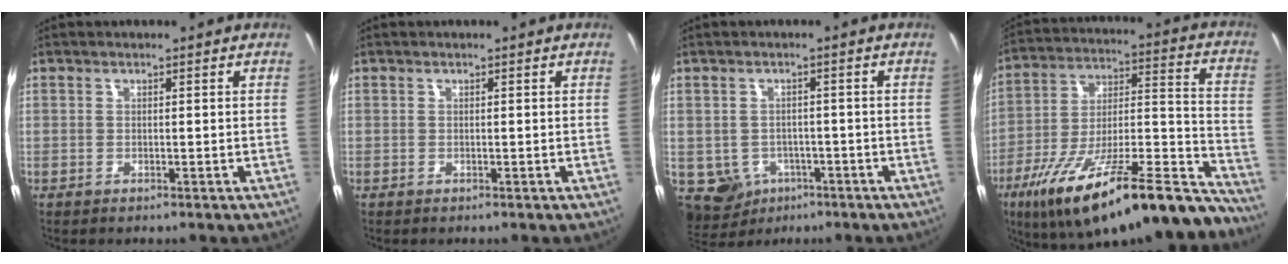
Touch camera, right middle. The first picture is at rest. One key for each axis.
{"total": 0.0}
{"total": 8.1, "fx": -3.3, "fy": 6.9, "fz": 2.7, "tx": -0.080, "ty": -0.008, "tz": -0.033}
{"total": 30.7, "fx": -22.5, "fy": 6.9, "fz": 19.7, "tx": -0.289, "ty": -0.023, "tz": -0.340}